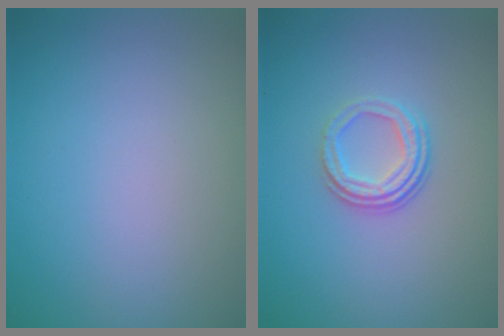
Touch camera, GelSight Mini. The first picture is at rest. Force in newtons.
{"total": 3.3, "press": 2.4, "slide": 2.3}